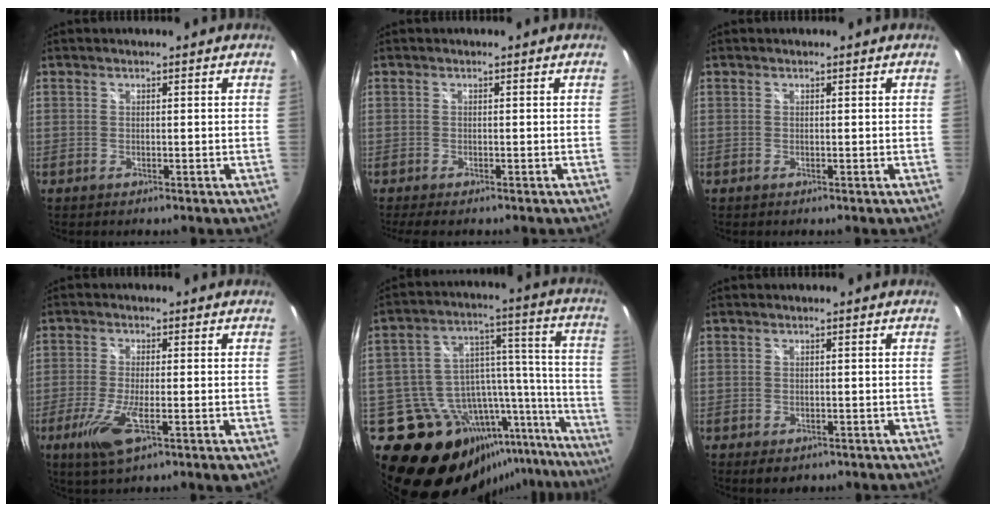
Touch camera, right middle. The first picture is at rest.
{"total": 3.3, "force": [-2.5, 0.8, 1.9], "torque": [-0.035, -0.021, -0.039]}
{"total": 0.0}
{"total": 8.9, "force": [-3.6, 1.8, 7.9], "torque": [-0.167, -0.025, -0.065]}
{"total": 24.6, "force": [-14.2, 15.1, 13.4], "torque": [-0.202, 0.047, -0.181]}
{"total": 2.6, "force": [-1.3, 1.7, 1.4], "torque": [-0.027, -0.010, -0.015]}